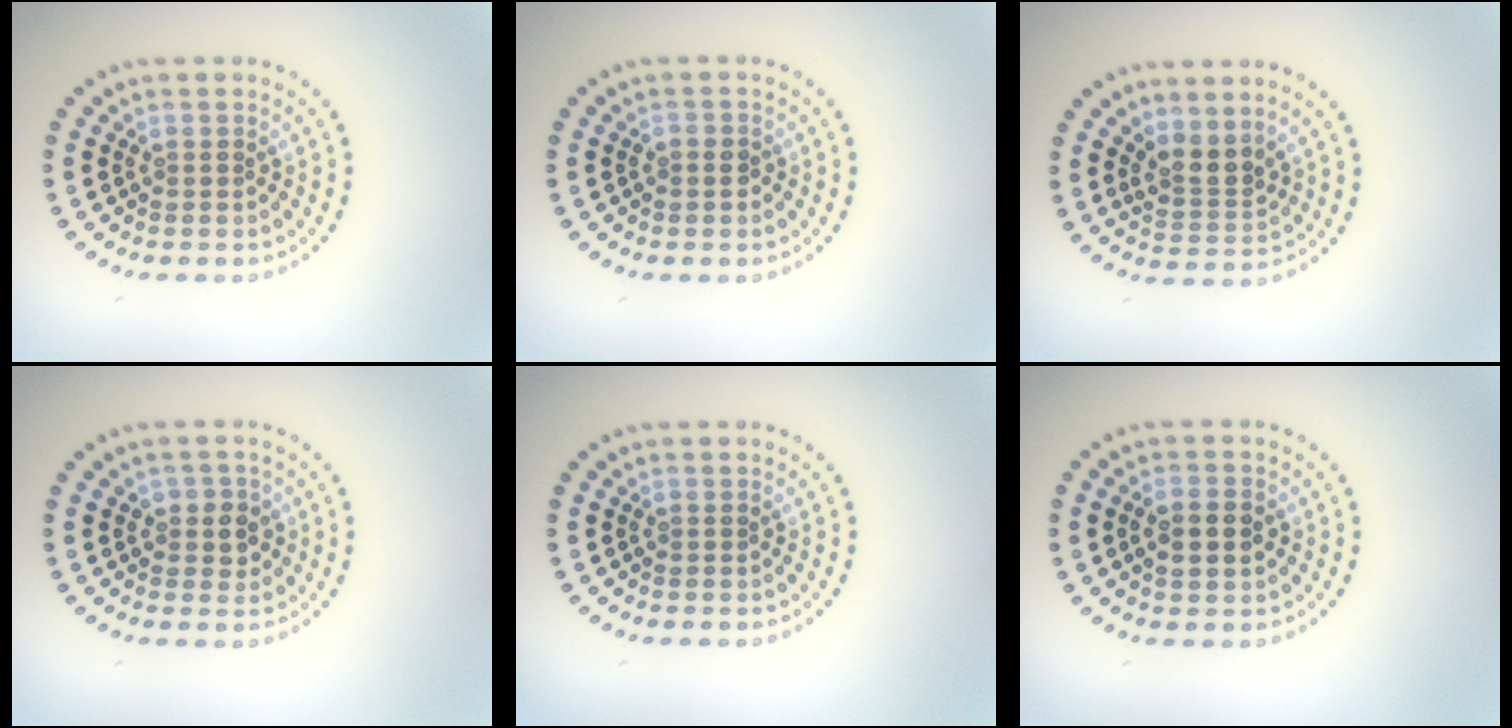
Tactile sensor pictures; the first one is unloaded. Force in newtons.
{"total": 0.6, "press": 0.6, "slide": 0.2}
{"total": 2.6, "press": 2.0, "slide": 1.7}
{"total": 2.0, "press": 1.8, "slide": 0.7}
{"total": 0.0}
{"total": 2.6, "press": 2.6, "slide": 0.1}